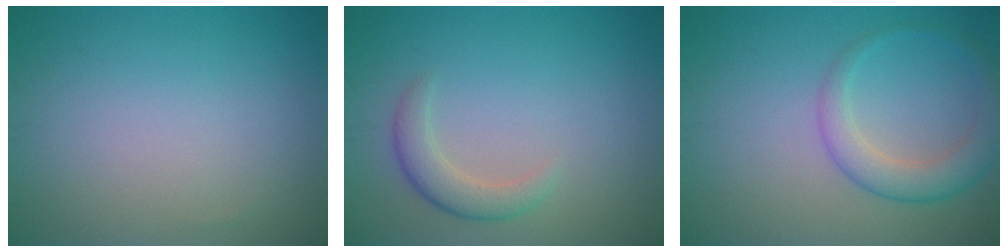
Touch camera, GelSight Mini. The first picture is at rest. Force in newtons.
{"total": 2.5, "press": 2.5, "slide": 0.1}
{"total": 2.9, "press": 2.8, "slide": 0.1}